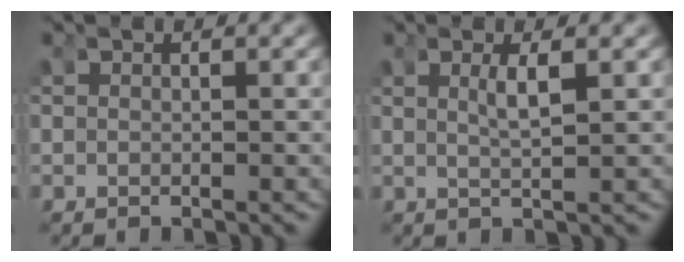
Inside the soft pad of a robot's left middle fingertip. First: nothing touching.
{"total": 2.1, "force": [0.7, -0.6, 1.9], "torque": [-0.034, -0.007, 0.021]}